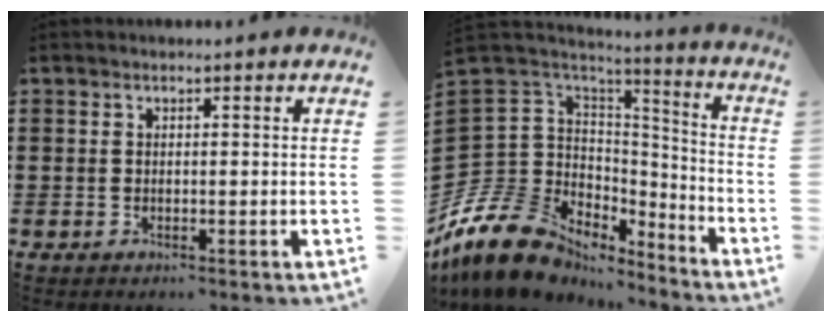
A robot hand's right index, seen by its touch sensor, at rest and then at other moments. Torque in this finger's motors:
{"motor_torque": [0.39, 0.64, -0.89, -0.21]}